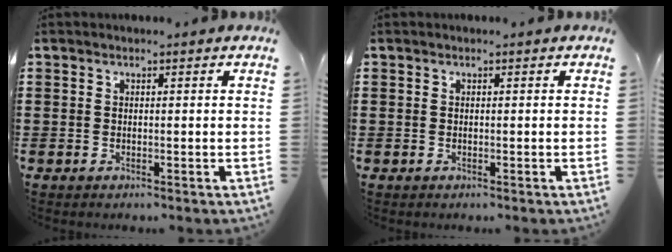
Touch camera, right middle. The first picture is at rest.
{"total": 0.0}